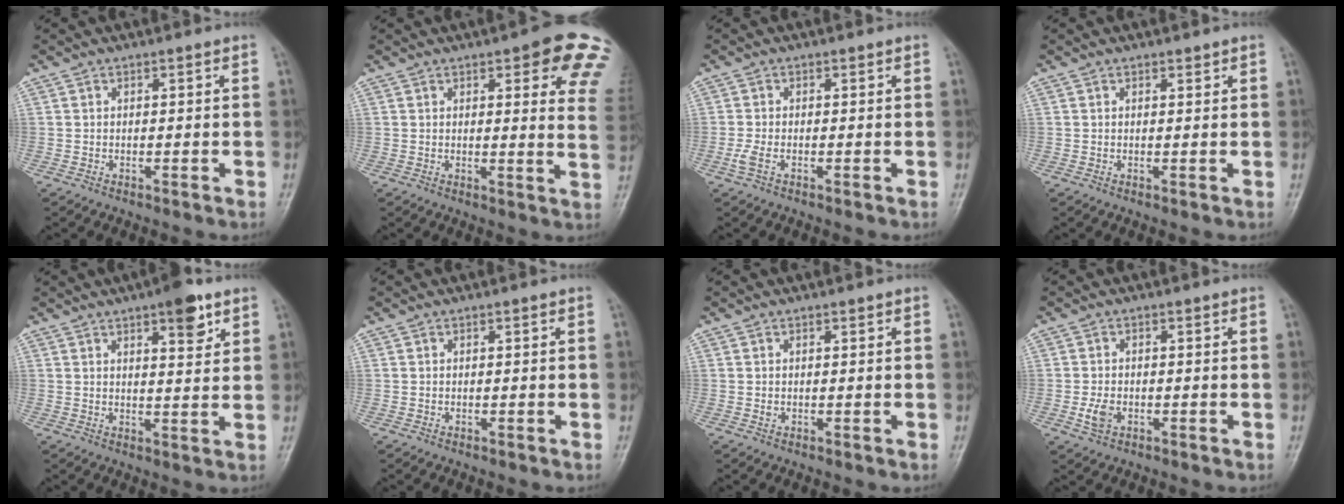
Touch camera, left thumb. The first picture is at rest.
{"total": 13.7, "force": [7.5, 4.2, 10.6], "torque": [-0.086, -0.032, 0.069]}
{"total": 1.9, "force": [-0.8, 0.9, 1.5], "torque": [-0.039, -0.002, -0.016]}
{"total": 0.6, "force": [0.5, 0.3, 0.1], "torque": [0.001, -0.005, 0.009]}
{"total": 6.8, "force": [4.0, 2.3, 5.0], "torque": [-0.051, -0.019, 0.053]}
{"total": 0.0}
{"total": 0.5, "force": [0.1, 0.5, 0.2], "torque": [0.003, 0.000, 0.005]}
{"total": 3.0, "force": [-1.0, 2.1, 1.9], "torque": [-0.037, 0.000, -0.016]}